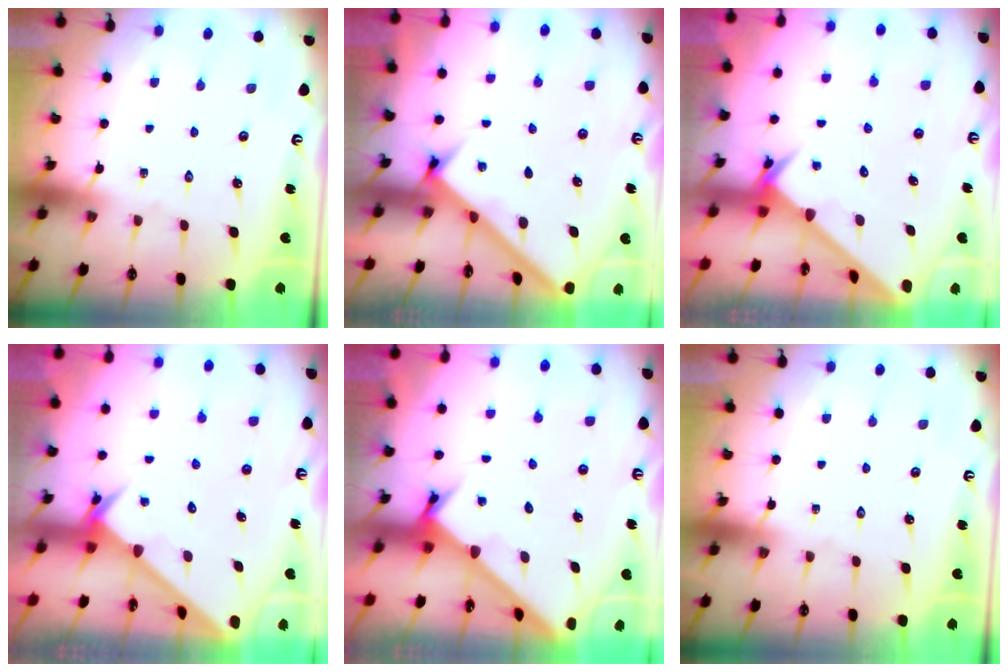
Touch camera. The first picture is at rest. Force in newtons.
{"total": 2.7, "press": 2.7, "slide": 0.3}
{"total": 2.9, "press": 2.9, "slide": 0.1}
{"total": 2.9, "press": 2.9, "slide": 0.1}
{"total": 1.8, "press": 1.8, "slide": 0.2}
{"total": 0.0}